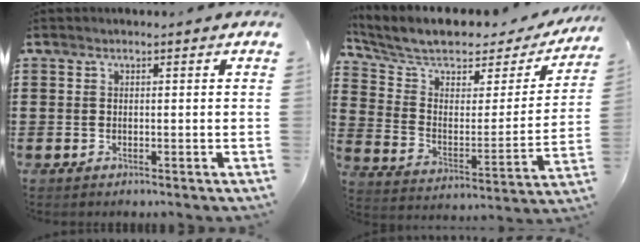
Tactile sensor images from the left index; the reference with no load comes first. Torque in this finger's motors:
{"motor_torque": [2.14, 0.00, 0.87, 0.16]}